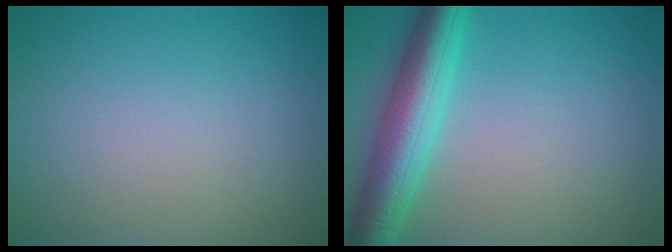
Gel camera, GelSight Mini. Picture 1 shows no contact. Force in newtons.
{"total": 6.8, "press": 6.8, "slide": 0.2}